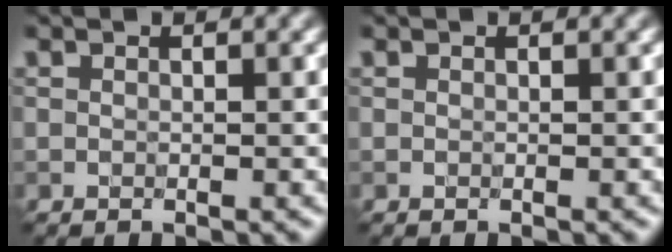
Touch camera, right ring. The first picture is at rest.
{"total": 0.0}